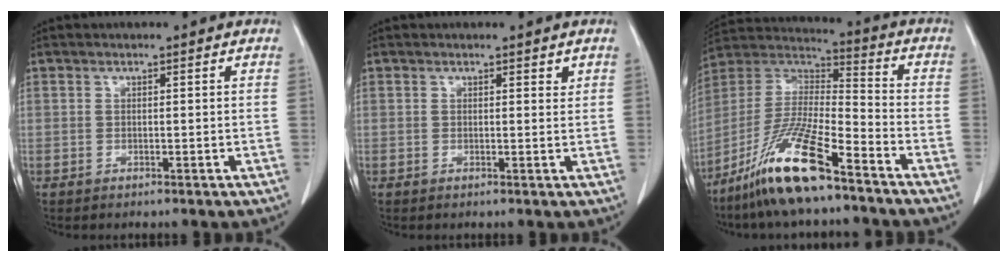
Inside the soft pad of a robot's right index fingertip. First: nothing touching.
{"total": 0.9, "force": [0.7, 0.2, 0.4], "torque": [-0.006, -0.003, 0.008]}
{"total": 15.8, "force": [-10.6, 1.8, 11.6], "torque": [-0.246, -0.015, -0.200]}